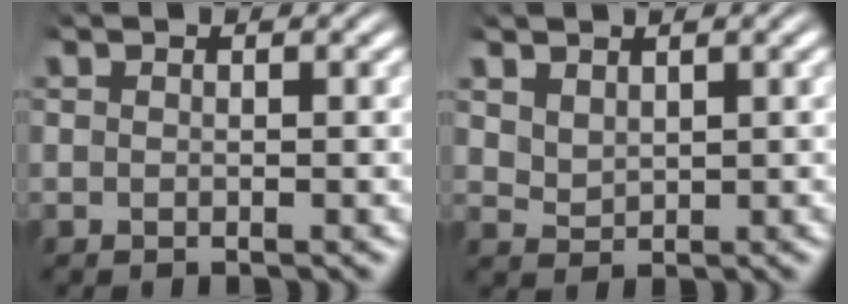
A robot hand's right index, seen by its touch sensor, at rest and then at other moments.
{"total": 1.6, "force": [1.5, 0.4, 0.5], "torque": [-0.015, -0.007, 0.040]}